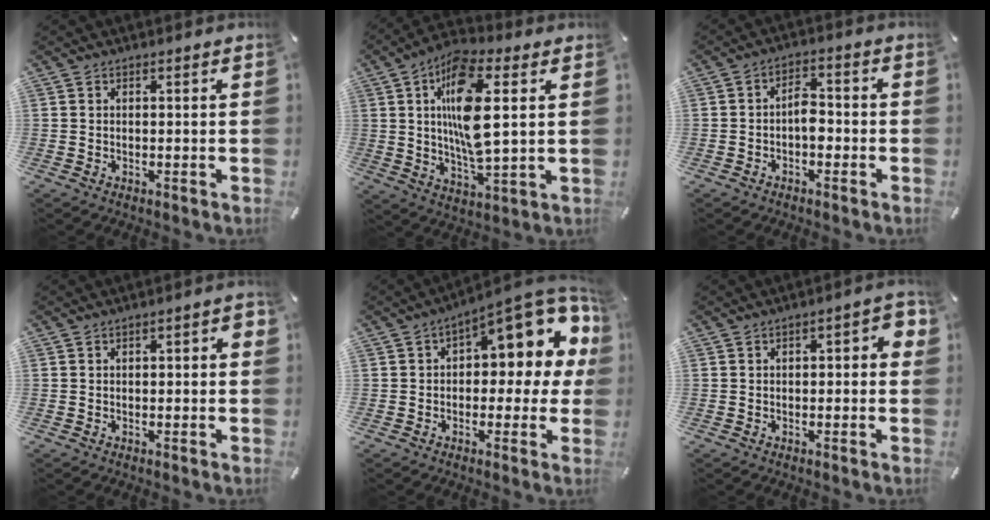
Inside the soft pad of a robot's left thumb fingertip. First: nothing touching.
{"total": 15.9, "force": [3.3, 6.0, 14.3], "torque": [-0.290, -0.008, 0.048]}
{"total": 5.0, "force": [-2.0, 2.9, 3.5], "torque": [-0.060, 0.018, -0.036]}
{"total": 2.3, "force": [-0.3, 1.2, 2.0], "torque": [-0.026, 0.004, -0.009]}
{"total": 13.7, "force": [5.8, 6.5, 10.5], "torque": [-0.122, -0.048, 0.096]}
{"total": 4.4, "force": [-0.5, 2.1, 3.8], "torque": [-0.050, 0.010, -0.012]}